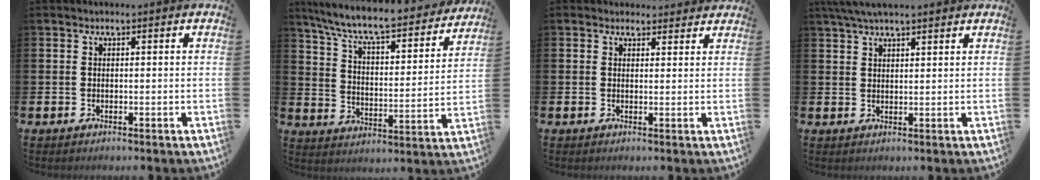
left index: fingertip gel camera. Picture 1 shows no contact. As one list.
[{"total": 8.9, "force": [8.0, 1.3, 3.6], "torque": [-0.099, -0.058, 0.133]}, {"total": 2.2, "force": [2.0, 0.8, -0.1], "torque": [0.009, -0.006, 0.036]}, {"total": 4.4, "force": [3.8, 0.8, 2.1], "torque": [-0.047, -0.005, 0.070]}]